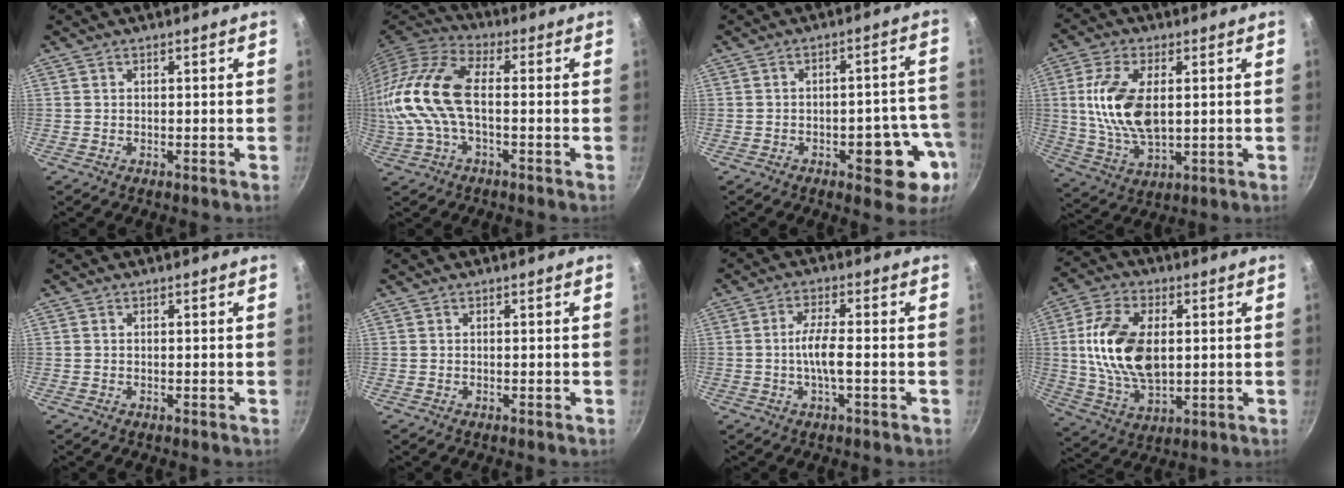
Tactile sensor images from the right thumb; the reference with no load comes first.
{"total": 16.7, "force": [-0.5, 8.2, 14.5], "torque": [-0.309, 0.021, -0.027]}
{"total": 11.3, "force": [-4.4, 5.3, 9.0], "torque": [-0.064, 0.032, -0.052]}
{"total": 13.8, "force": [1.8, 7.2, 11.6], "torque": [-0.222, -0.006, 0.039]}
{"total": 0.0}
{"total": 0.0}
{"total": 5.3, "force": [-1.1, 1.1, 5.0], "torque": [-0.104, 0.014, -0.027]}
{"total": 16.6, "force": [1.8, 9.8, 13.2], "torque": [-0.236, -0.003, 0.036]}